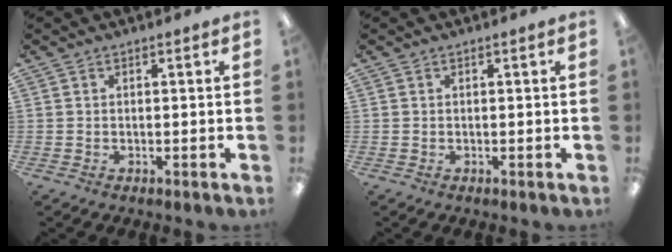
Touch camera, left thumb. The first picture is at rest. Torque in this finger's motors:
{"motor_torque": [-0.03, -0.03, -0.41, 0.01, 0.00]}